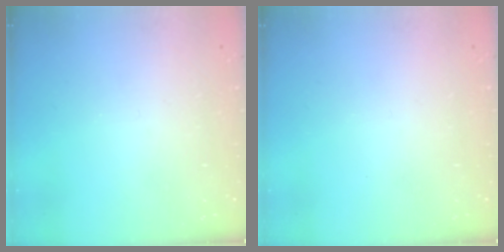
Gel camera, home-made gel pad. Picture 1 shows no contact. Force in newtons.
{"total": 0.0}